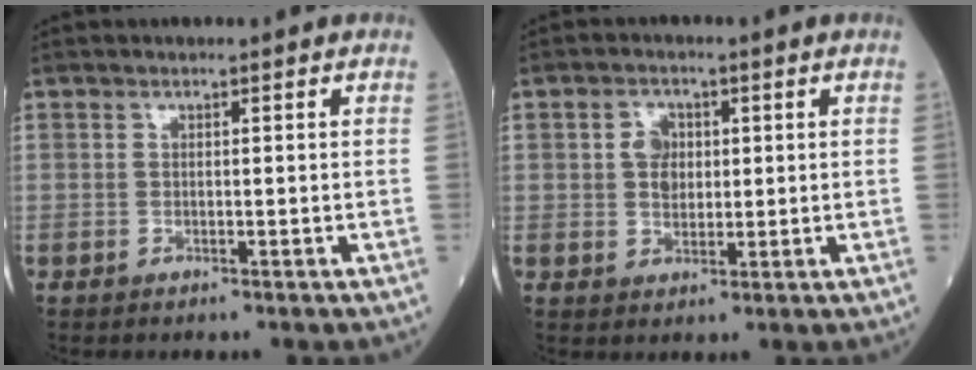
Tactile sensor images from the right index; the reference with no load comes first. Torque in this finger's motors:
{"motor_torque": [-0.03, 0.00, 0.03, 0.02]}